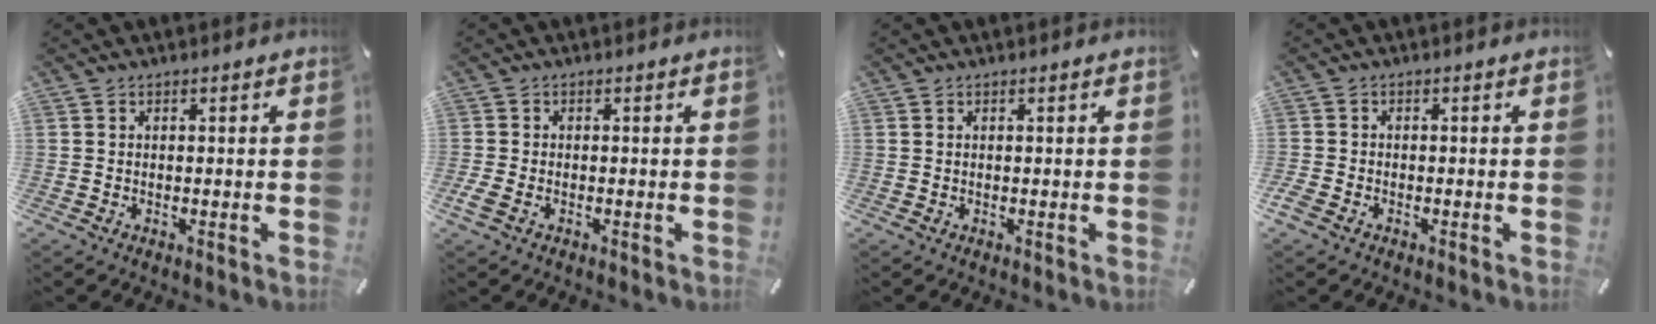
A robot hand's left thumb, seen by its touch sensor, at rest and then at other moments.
{"total": 1.8, "force": [-1.0, 1.0, 1.2], "torque": [-0.029, -0.003, -0.017]}
{"total": 0.0}
{"total": 1.7, "force": [-1.2, 1.0, 0.7], "torque": [-0.011, 0.004, -0.023]}